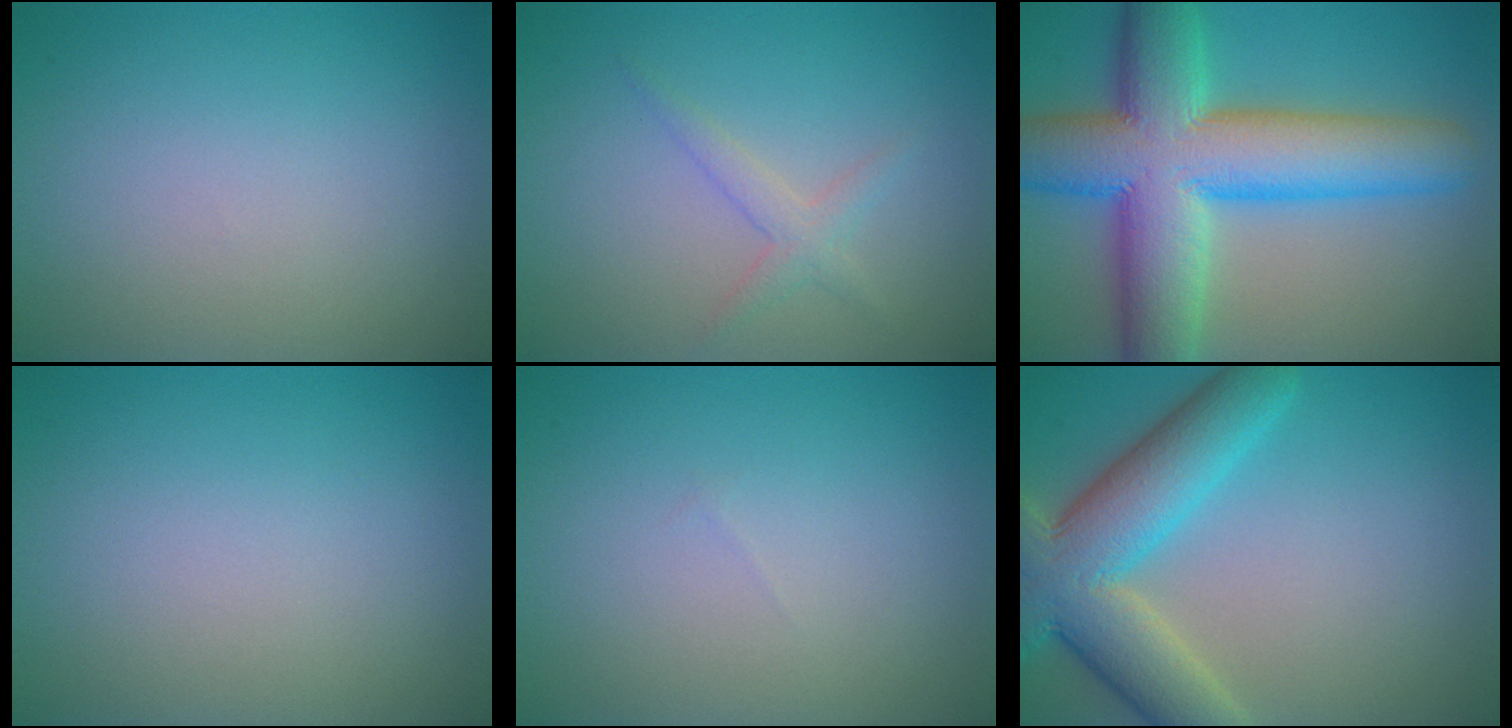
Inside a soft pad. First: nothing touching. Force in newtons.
{"total": 1.6, "press": 1.6, "slide": 0.1}
{"total": 13.2, "press": 13.2, "slide": 0.5}
{"total": 0.0}
{"total": 0.0}
{"total": 9.2, "press": 9.2, "slide": 0.4}